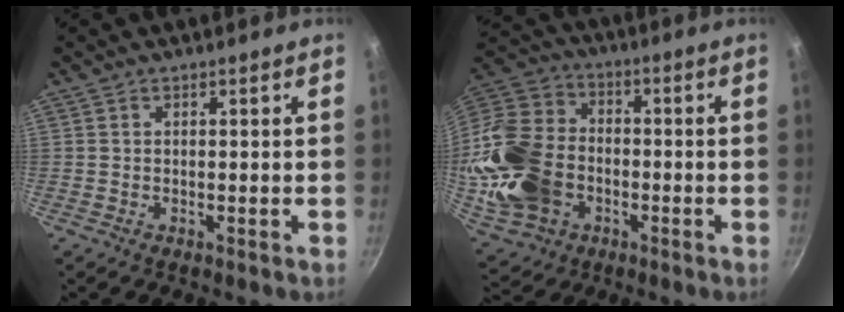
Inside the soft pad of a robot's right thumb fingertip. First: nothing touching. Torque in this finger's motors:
{"motor_torque": [1.90, 3.02, 0.61, 0.22, 0.22]}